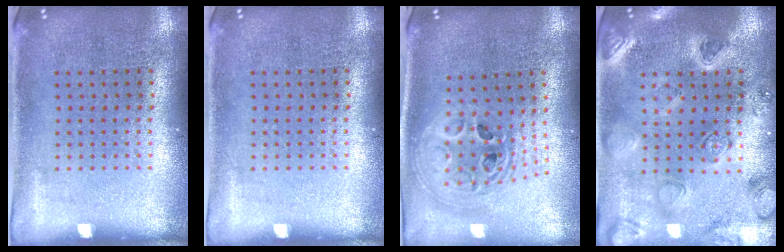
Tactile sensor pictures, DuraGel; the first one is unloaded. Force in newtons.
{"total": 0.0}
{"total": 2.3, "press": 1.8, "slide": 1.5}
{"total": 2.3, "press": 2.2, "slide": 0.2}